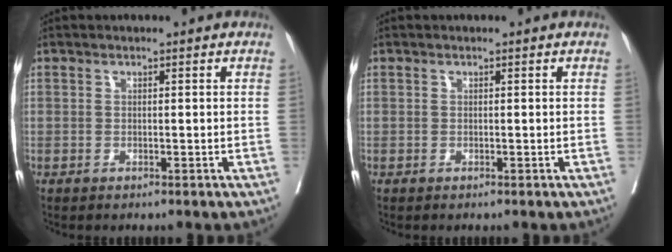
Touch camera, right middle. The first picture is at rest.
{"total": 0.0}